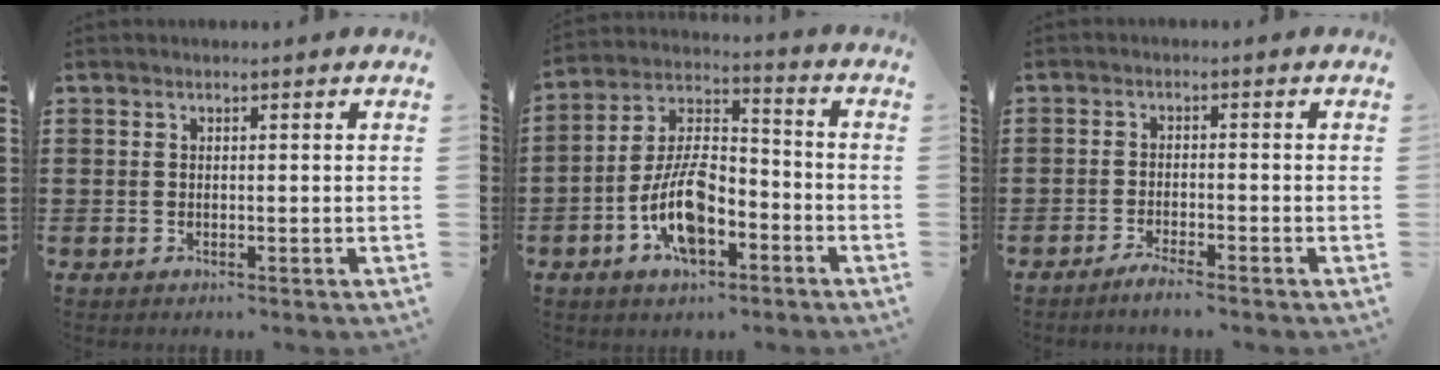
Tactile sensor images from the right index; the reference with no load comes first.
{"total": 10.6, "force": [-4.7, 4.8, 8.2], "torque": [-0.178, 0.007, -0.086]}
{"total": 2.1, "force": [-1.9, -0.5, 0.7], "torque": [-0.011, 0.001, -0.035]}